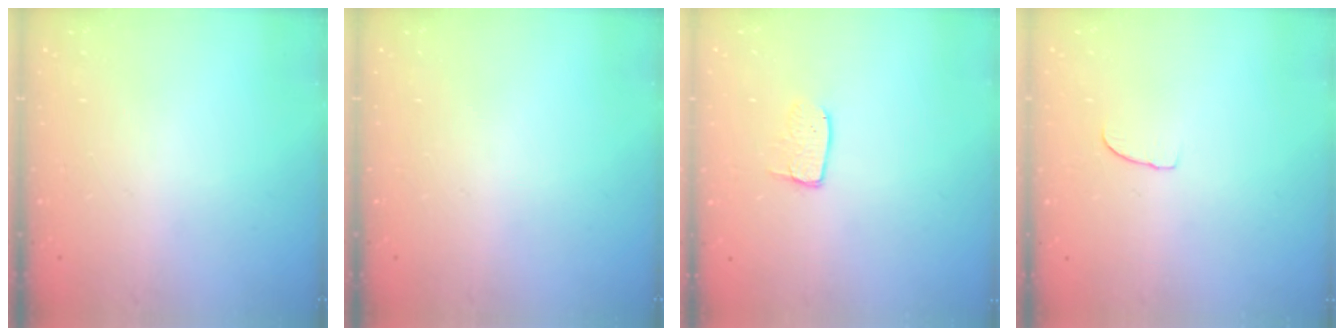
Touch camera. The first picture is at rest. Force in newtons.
{"total": 0.0}
{"total": 4.2, "press": 4.2, "slide": 0.3}
{"total": 4.2, "press": 4.2, "slide": 0.4}